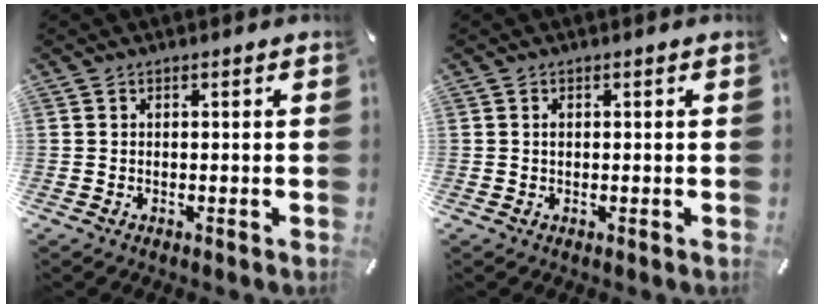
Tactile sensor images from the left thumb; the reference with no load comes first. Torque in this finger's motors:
{"motor_torque": [0.04, -0.05, 0.06, -0.12, 0.00]}